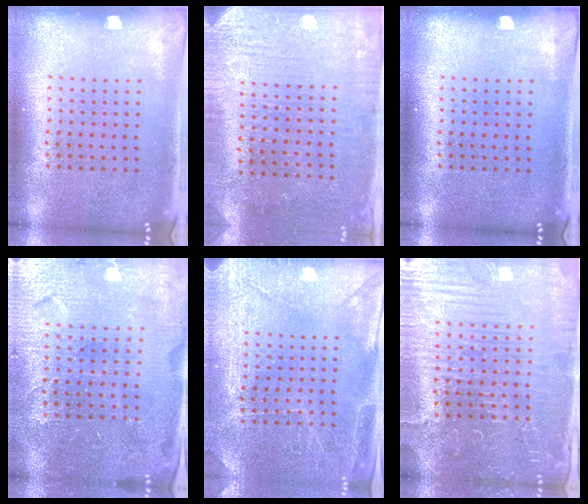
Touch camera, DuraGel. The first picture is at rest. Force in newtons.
{"total": 3.1, "press": 2.8, "slide": 1.3}
{"total": 0.0}
{"total": 4.3, "press": 4.1, "slide": 1.3}
{"total": 2.9, "press": 2.9, "slide": 0.3}
{"total": 5.2, "press": 4.9, "slide": 1.6}